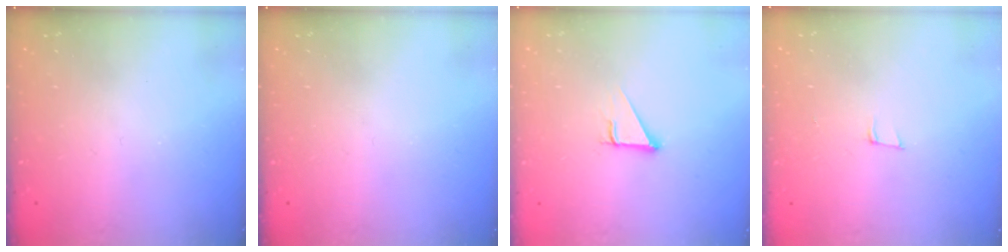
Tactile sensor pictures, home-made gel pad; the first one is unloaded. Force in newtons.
{"total": 0.0}
{"total": 2.7, "press": 2.7, "slide": 0.0}
{"total": 5.6, "press": 4.5, "slide": 3.3}